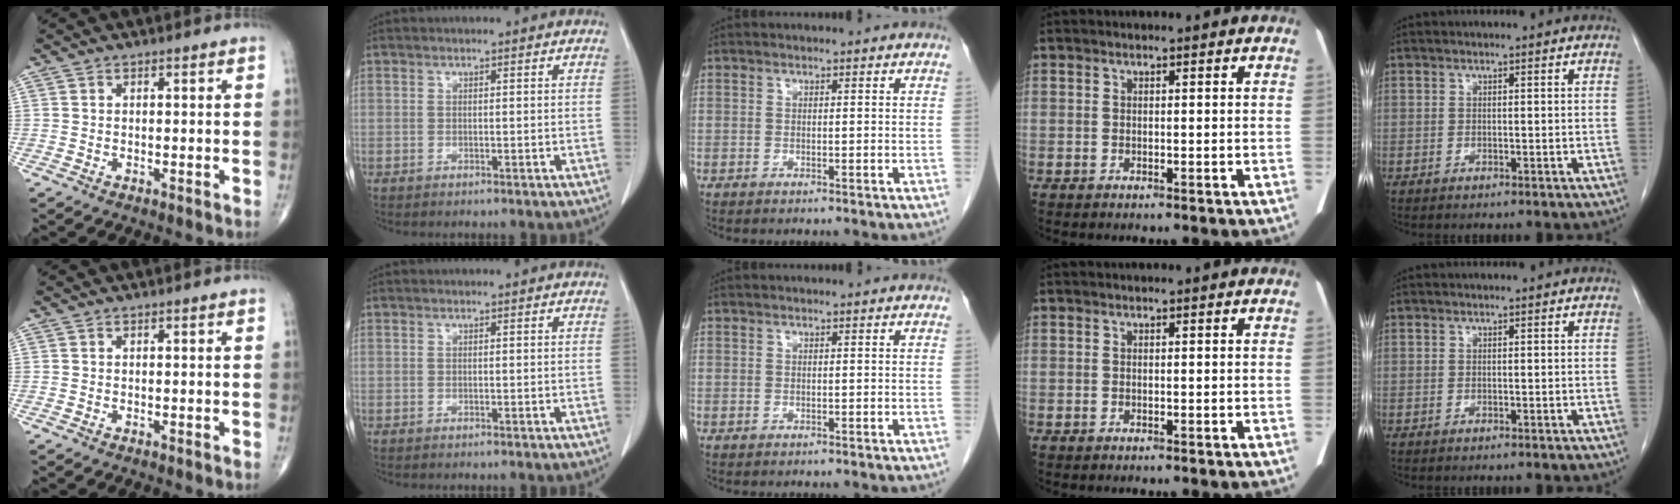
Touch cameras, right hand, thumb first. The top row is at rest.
{}